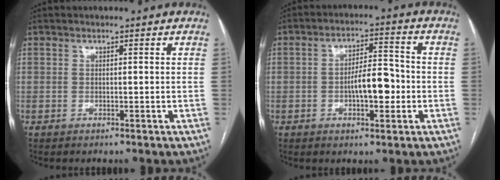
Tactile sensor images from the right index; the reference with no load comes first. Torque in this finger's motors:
{"motor_torque": [1.46, -0.30, 0.65, 0.13]}